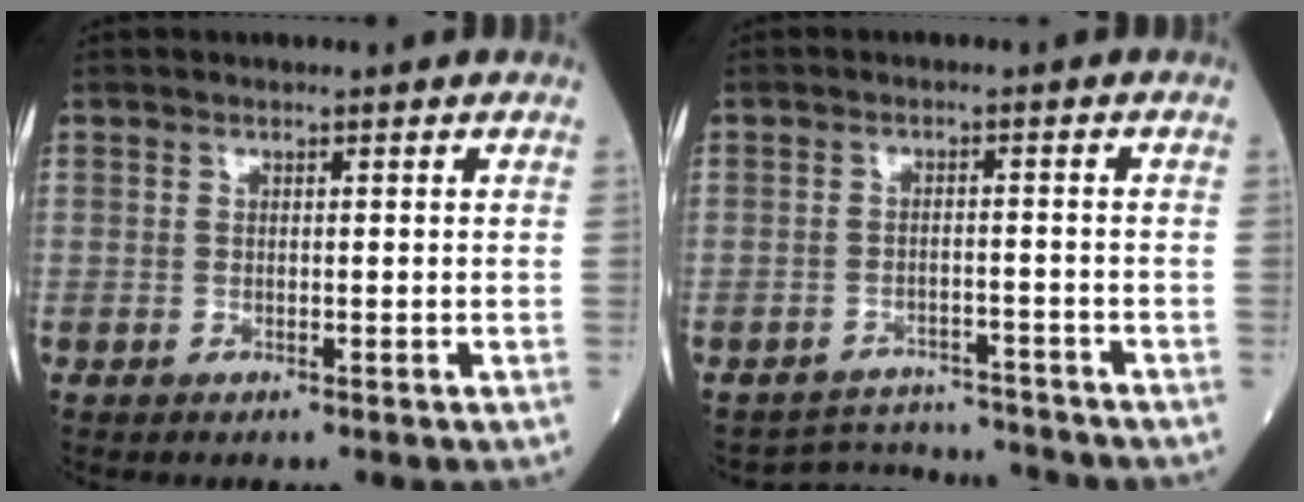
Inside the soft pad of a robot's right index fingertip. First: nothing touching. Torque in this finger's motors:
{"motor_torque": [-0.24, -0.09, -0.19, -0.02]}